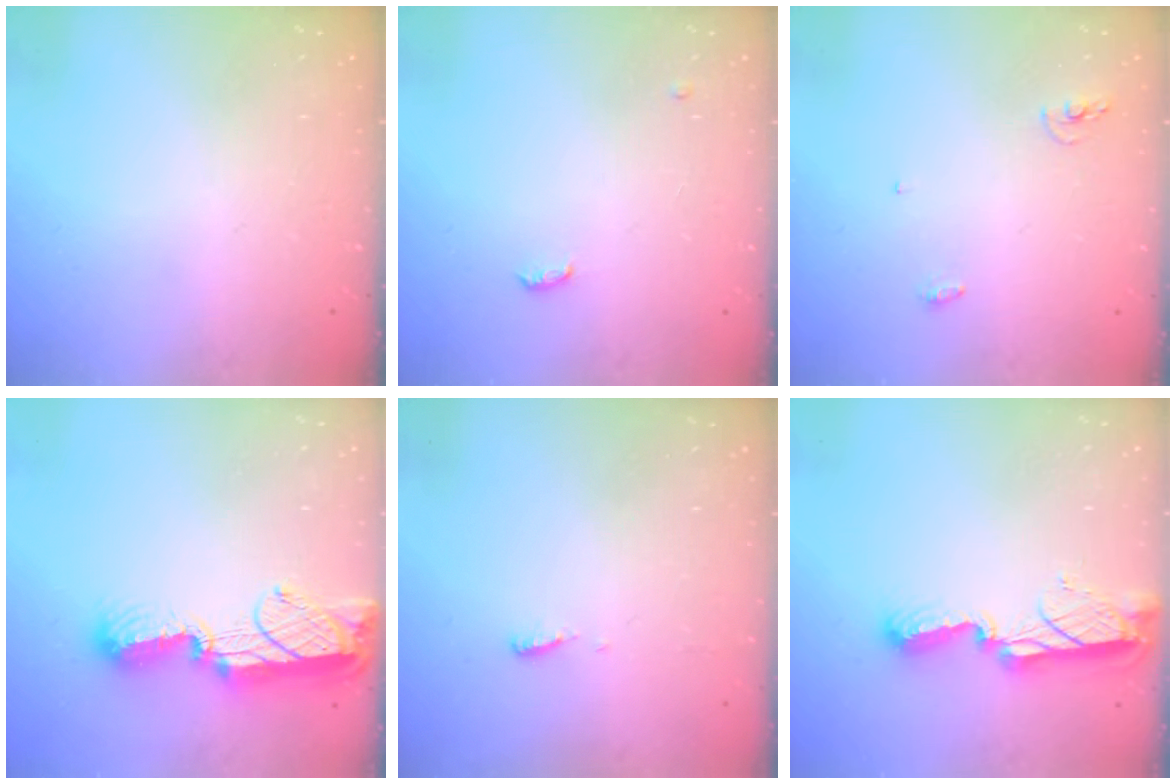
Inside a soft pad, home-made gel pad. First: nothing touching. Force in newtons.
{"total": 7.6, "press": 4.2, "slide": 6.4}
{"total": 4.5, "press": 4.2, "slide": 1.5}
{"total": 12.4, "press": 12.3, "slide": 1.2}
{"total": 3.7, "press": 3.7, "slide": 0.4}
{"total": 8.9, "press": 8.9, "slide": 0.5}